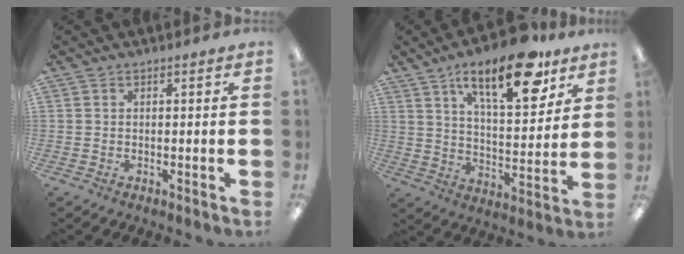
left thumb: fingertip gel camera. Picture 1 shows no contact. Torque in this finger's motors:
{"motor_torque": [0.40, 0.68, 1.17, -1.59, 0.50]}